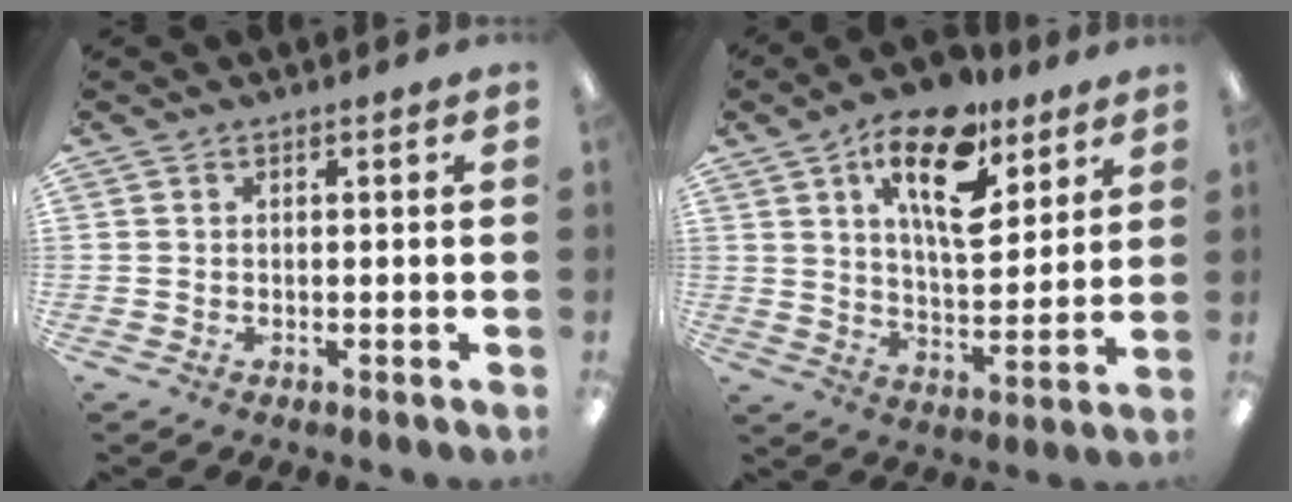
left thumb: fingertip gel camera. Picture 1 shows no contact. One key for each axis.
{"total": 17.8, "fx": 10.4, "fy": 8.1, "fz": 12.0, "tx": -0.178, "ty": -0.045, "tz": 0.171}